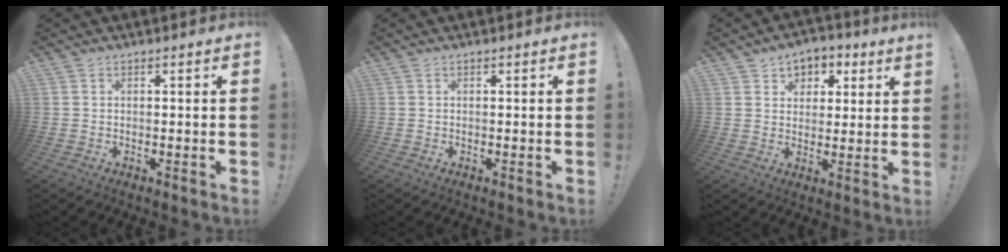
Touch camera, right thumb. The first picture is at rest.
{"total": 0.0}
{"total": 5.4, "force": [2.9, 4.3, 1.6], "torque": [-0.017, -0.018, 0.054]}